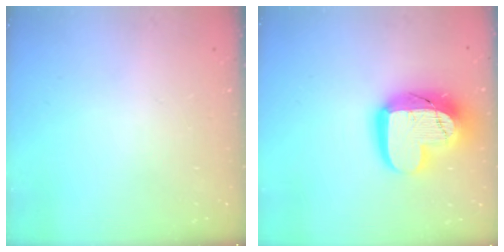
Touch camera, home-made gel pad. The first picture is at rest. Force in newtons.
{"total": 19.0, "press": 19.0, "slide": 1.6}